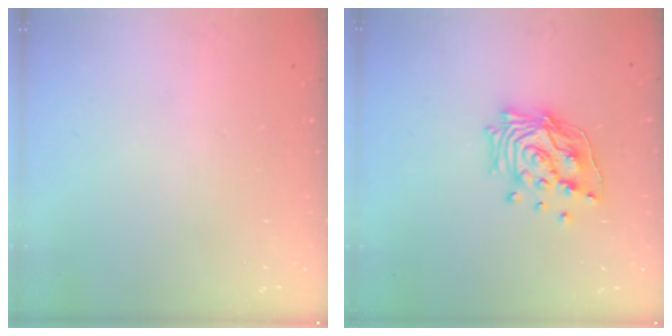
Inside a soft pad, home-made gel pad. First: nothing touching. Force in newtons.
{"total": 15.4, "press": 15.2, "slide": 1.8}